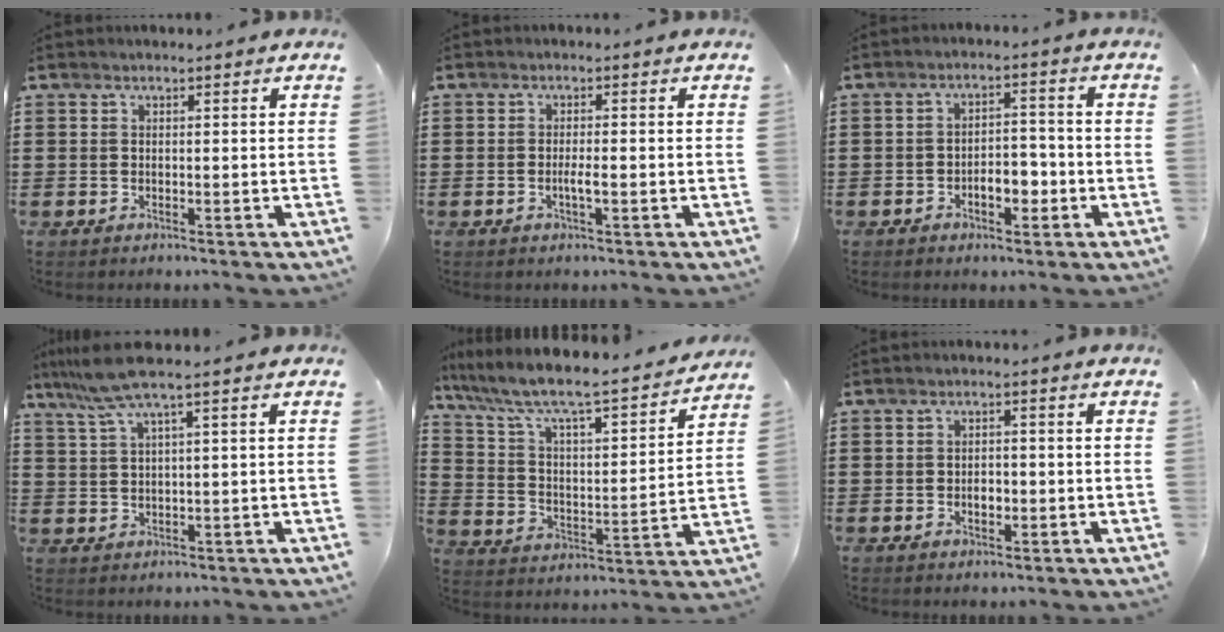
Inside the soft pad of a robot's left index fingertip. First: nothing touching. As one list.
[{"total": 2.0, "force": [-0.7, 0.3, 1.9], "torque": [-0.040, -0.004, -0.014]}, {"total": 4.6, "force": [-2.1, 2.5, 3.2], "torque": [-0.051, 0.005, -0.041]}, {"total": 5.7, "force": [3.1, 0.0, 4.8], "torque": [-0.109, -0.004, 0.054]}, {"total": 6.1, "force": [5.2, 0.8, 3.2], "torque": [-0.089, -0.048, 0.078]}, {"total": 2.0, "force": [-0.6, 1.2, 1.6], "torque": [-0.032, 0.003, -0.012]}]